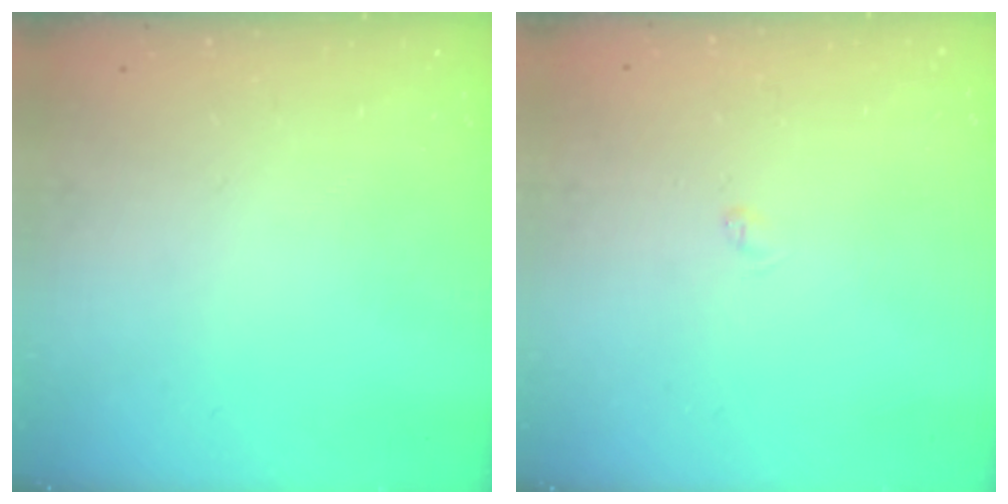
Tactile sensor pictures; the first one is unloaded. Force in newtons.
{"total": 2.2, "press": 2.2, "slide": 0.2}